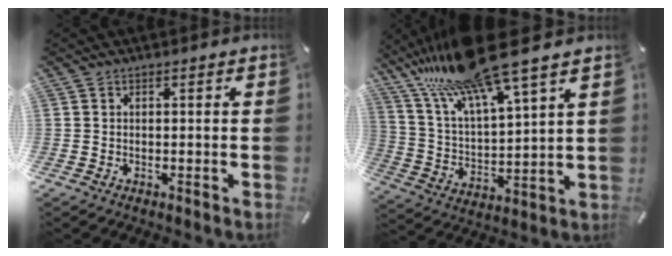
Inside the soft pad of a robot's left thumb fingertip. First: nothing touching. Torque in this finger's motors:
{"motor_torque": [3.97, 1.00, 1.20, -1.57, 0.78]}